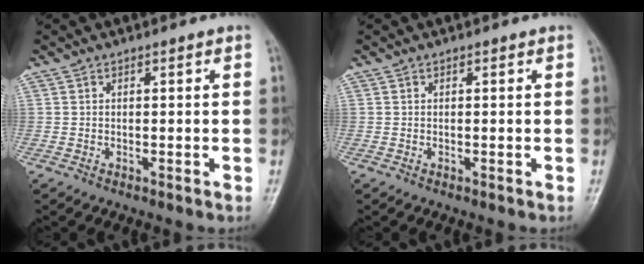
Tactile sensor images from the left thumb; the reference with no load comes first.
{"total": 0.0}